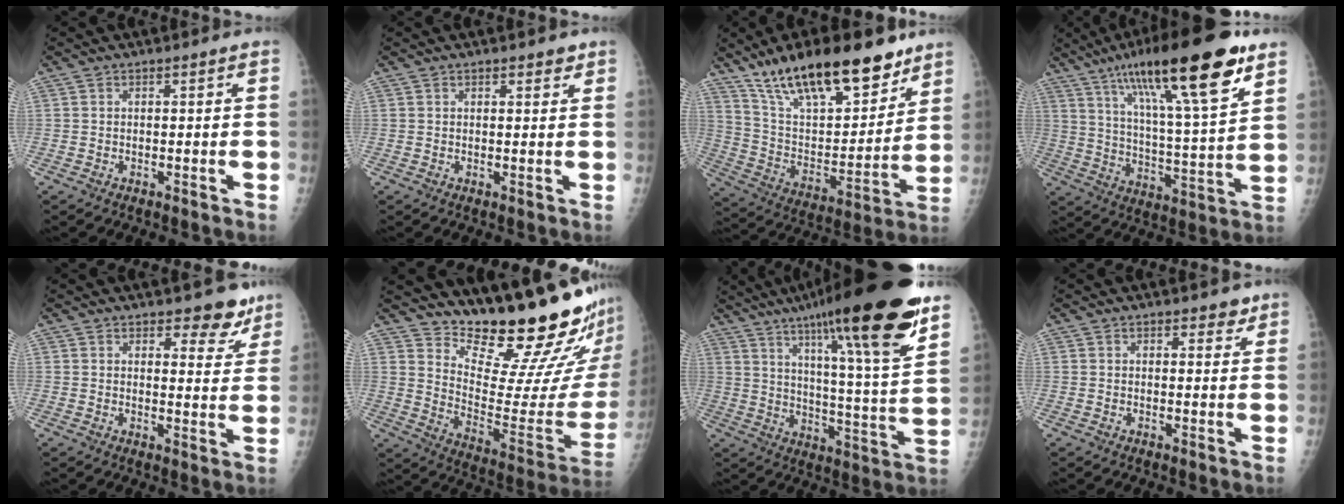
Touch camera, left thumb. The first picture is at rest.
{"total": 1.6, "force": [1.2, 0.8, 0.8], "torque": [0.001, -0.006, 0.012]}
{"total": 24.7, "force": [17.3, 9.0, 15.1], "torque": [-0.210, -0.059, 0.295]}
{"total": 24.4, "force": [14.1, 4.6, 19.3], "torque": [-0.307, -0.035, 0.232]}
{"total": 6.2, "force": [4.8, 2.9, 2.6], "torque": [0.003, -0.033, 0.059]}
{"total": 22.9, "force": [19.2, 3.7, 11.9], "torque": [-0.143, -0.175, 0.278]}
{"total": 27.5, "force": [18.1, 3.2, 20.5], "torque": [-0.303, -0.062, 0.275]}
{"total": 2.6, "force": [1.9, 1.3, 1.1], "torque": [0.004, -0.010, 0.022]}